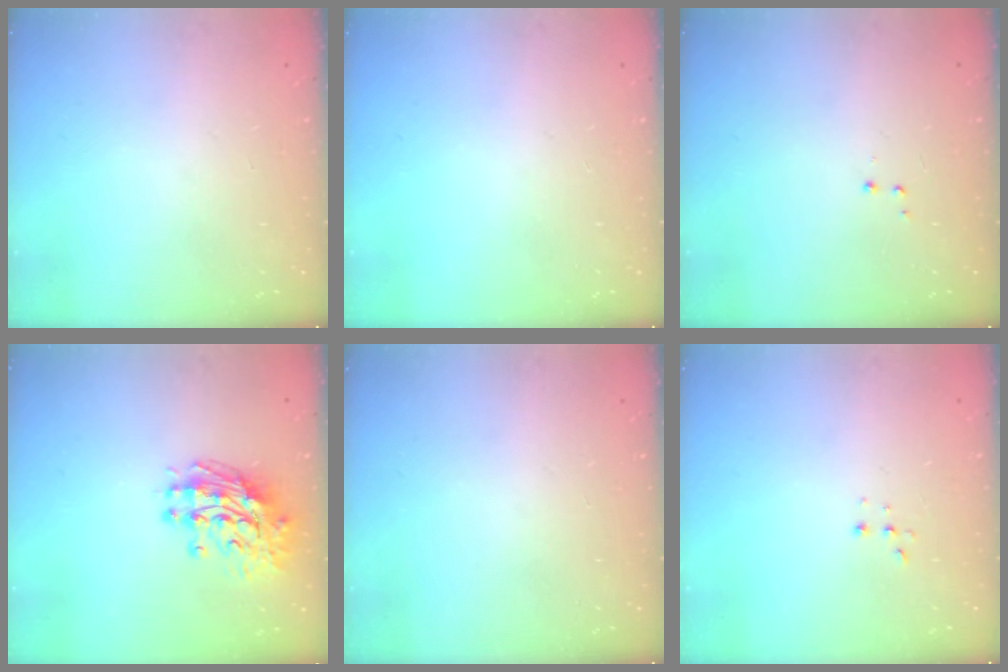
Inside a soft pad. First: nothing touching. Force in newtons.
{"total": 0.0}
{"total": 2.9, "press": 2.8, "slide": 0.7}
{"total": 11.5, "press": 11.4, "slide": 1.2}
{"total": 0.0}
{"total": 2.2, "press": 2.2, "slide": 0.5}